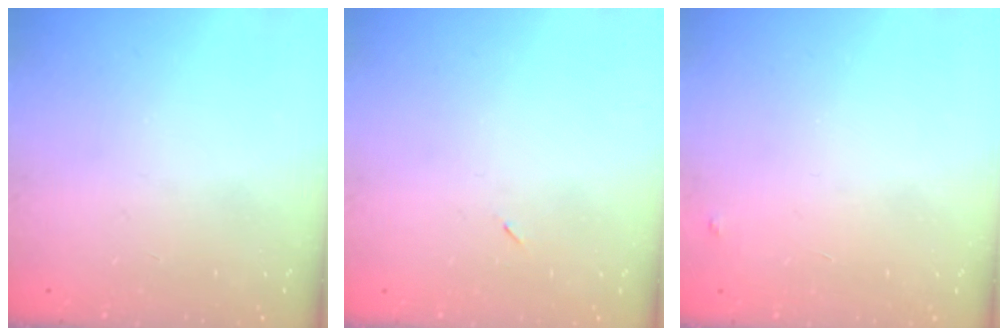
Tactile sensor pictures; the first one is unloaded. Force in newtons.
{"total": 2.6, "press": 2.3, "slide": 1.2}
{"total": 4.0, "press": 4.0, "slide": 0.2}